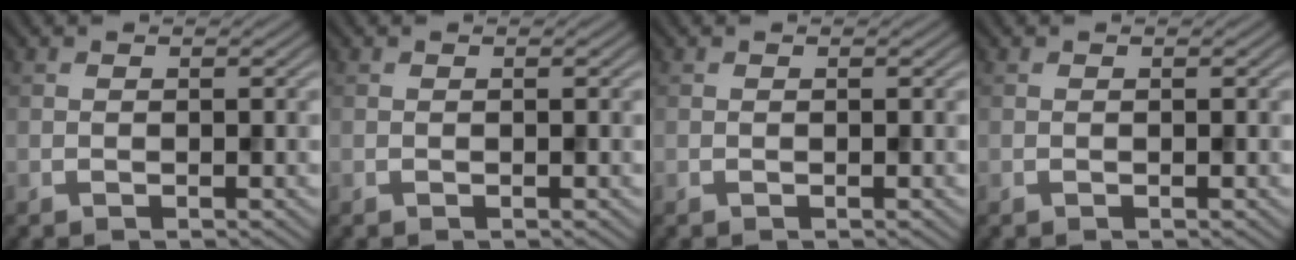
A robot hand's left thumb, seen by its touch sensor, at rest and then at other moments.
{"total": 0.0}
{"total": 0.0}
{"total": 0.0}